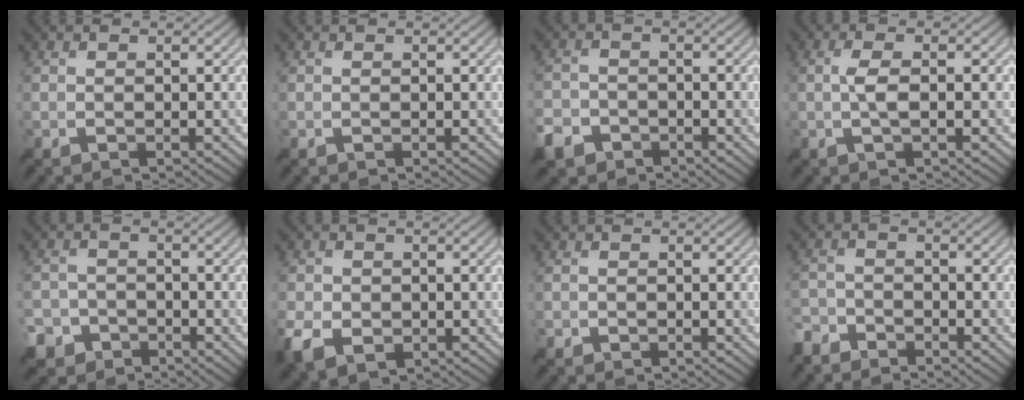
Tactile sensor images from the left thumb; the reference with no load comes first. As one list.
[{"total": 0.0}, {"total": 4.2, "force": [-3.0, 2.6, 1.4], "torque": [-0.039, -0.006, -0.067]}, {"total": 3.5, "force": [-0.3, 0.7, 3.4], "torque": [-0.074, 0.004, -0.010]}, {"total": 5.0, "force": [-3.5, 3.4, 1.2], "torque": [-0.023, -0.005, -0.067]}, {"total": 5.5, "force": [-2.0, 4.0, 3.2], "torque": [-0.081, -0.017, -0.042]}, {"total": 0.7, "force": [-0.5, 0.5, 0.0], "torque": [0.001, -0.003, -0.012]}, {"total": 3.4, "force": [-3.2, 1.2, 0.6], "torque": [-0.014, -0.006, -0.079]}]